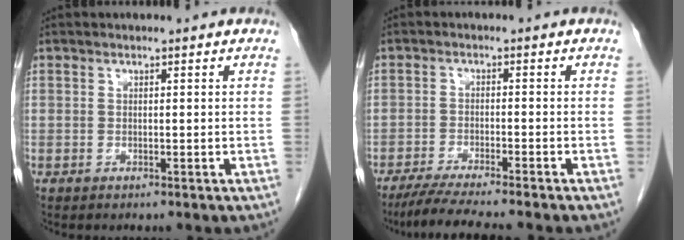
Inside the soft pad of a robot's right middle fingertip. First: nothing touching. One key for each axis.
{"total": 8.2, "fx": -7.0, "fy": -0.7, "fz": 4.2, "tx": -0.067, "ty": -0.026, "tz": -0.114}